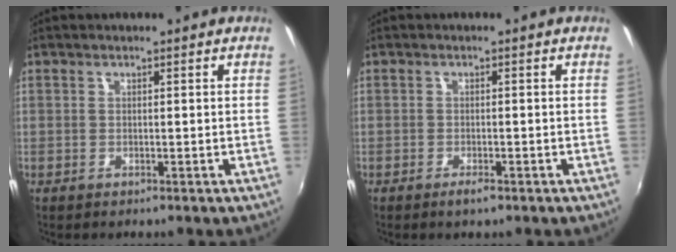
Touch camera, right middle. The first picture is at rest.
{"total": 1.7, "force": [-1.2, 0.4, 1.2], "torque": [-0.024, -0.003, -0.021]}